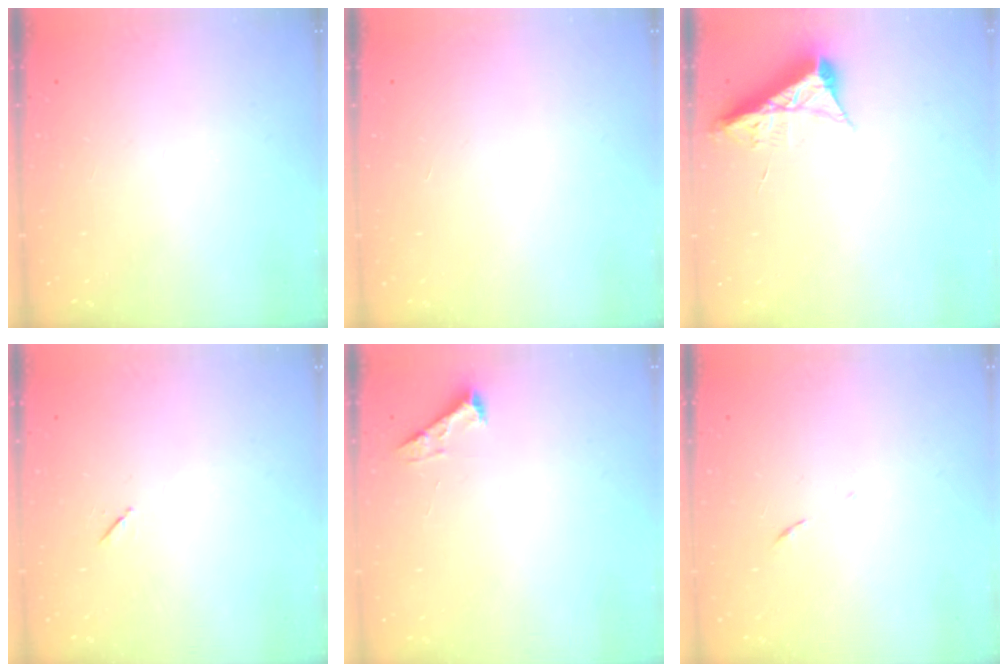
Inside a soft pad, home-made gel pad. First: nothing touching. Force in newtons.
{"total": 1.5, "press": 1.5, "slide": 0.1}
{"total": 7.7, "press": 7.6, "slide": 1.0}
{"total": 4.3, "press": 3.9, "slide": 1.8}
{"total": 2.5, "press": 2.5, "slide": 0.3}
{"total": 5.6, "press": 5.6, "slide": 0.4}